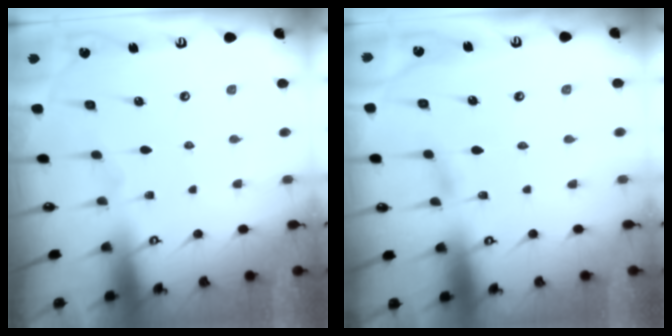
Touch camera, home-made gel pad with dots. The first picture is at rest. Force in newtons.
{"total": 1.7, "press": 1.7, "slide": 0.2}